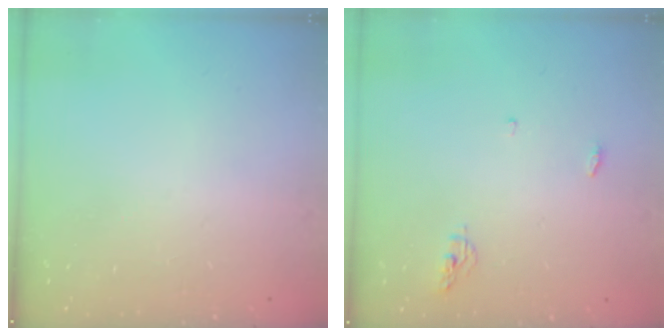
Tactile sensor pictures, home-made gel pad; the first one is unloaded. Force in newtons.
{"total": 7.8, "press": 4.6, "slide": 6.3}